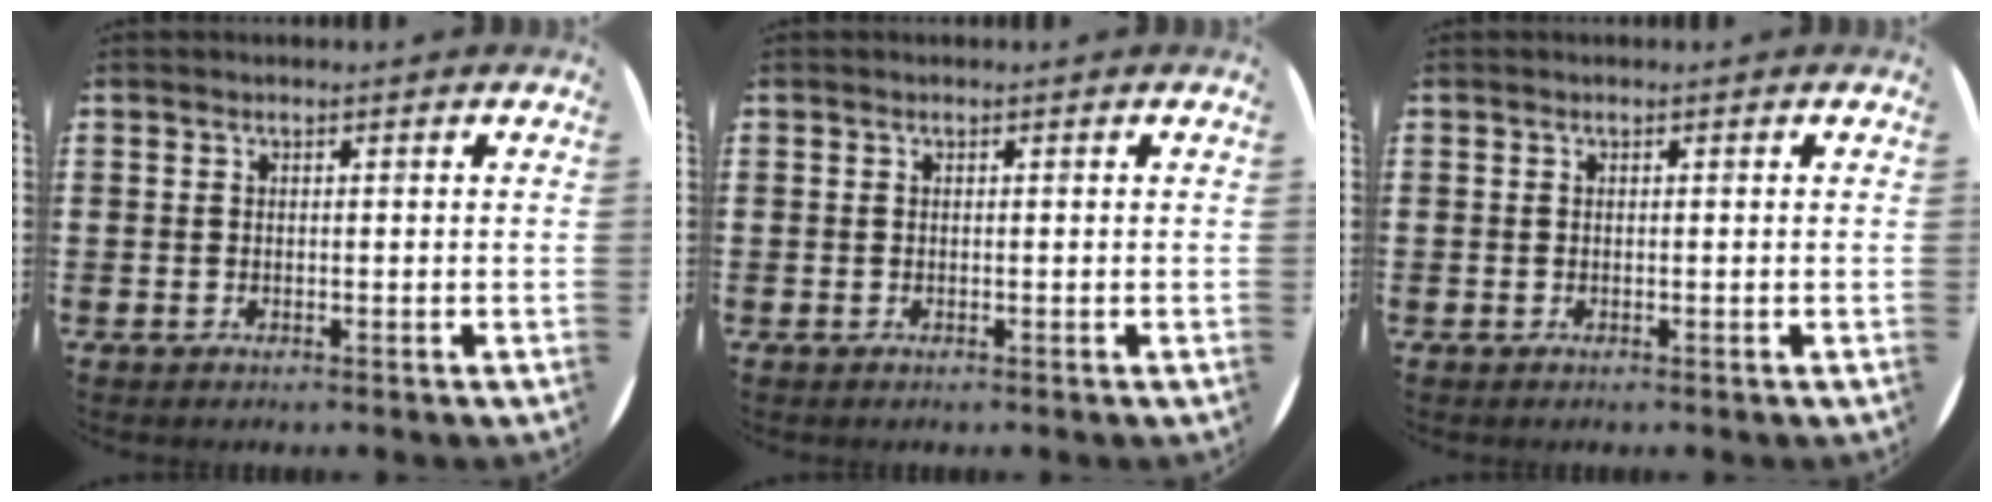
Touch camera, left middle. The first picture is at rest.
{"total": 0.0}
{"total": 0.0}